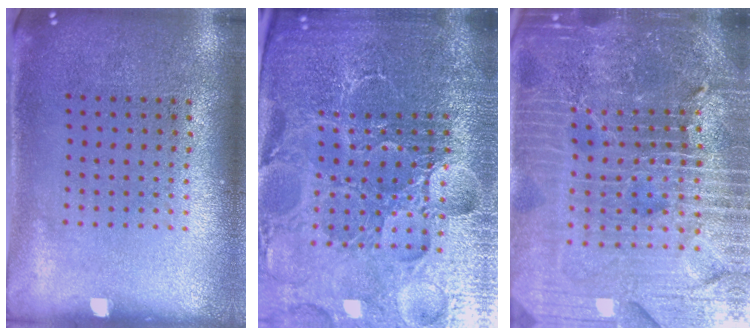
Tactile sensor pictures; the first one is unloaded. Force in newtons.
{"total": 6.3, "press": 5.8, "slide": 2.5}
{"total": 6.7, "press": 5.9, "slide": 3.2}